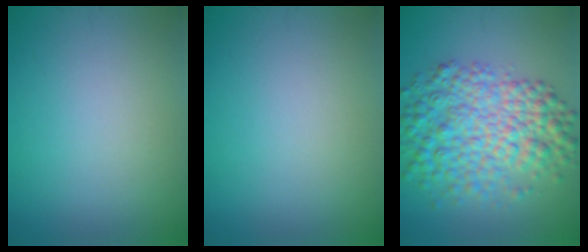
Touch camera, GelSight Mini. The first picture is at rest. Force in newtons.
{"total": 0.0}
{"total": 7.8, "press": 7.8, "slide": 0.0}